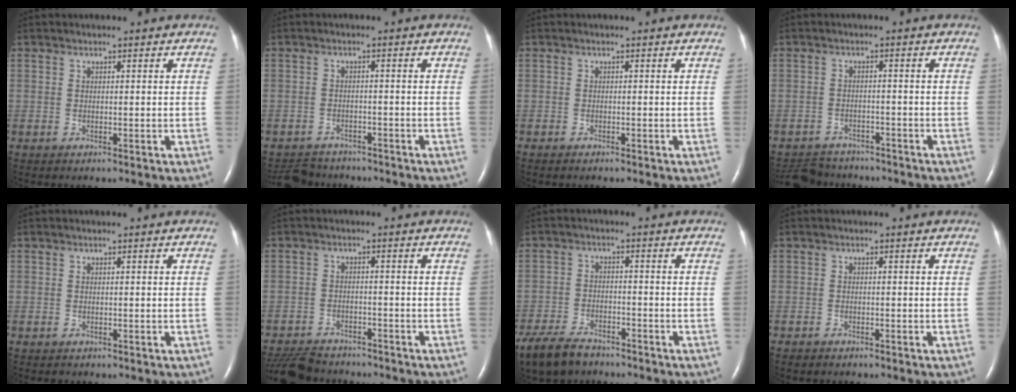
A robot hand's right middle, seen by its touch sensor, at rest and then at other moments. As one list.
[{"total": 5.4, "force": [-5.1, 1.8, 0.2], "torque": [-0.008, -0.004, -0.080]}, {"total": 0.6, "force": [-0.5, 0.1, 0.3], "torque": [-0.014, -0.003, -0.006]}, {"total": 6.8, "force": [-6.4, 2.4, 0.6], "torque": [-0.014, 0.003, -0.095]}, {"total": 0.0}, {"total": 9.6, "force": [-8.7, 3.0, 2.7], "torque": [-0.056, -0.007, -0.134]}, {"total": 9.8, "force": [-7.9, 4.0, 4.3], "torque": [-0.092, -0.020, -0.135]}, {"total": 1.4, "force": [-1.2, 0.6, 0.5], "torque": [-0.012, -0.001, -0.014]}]